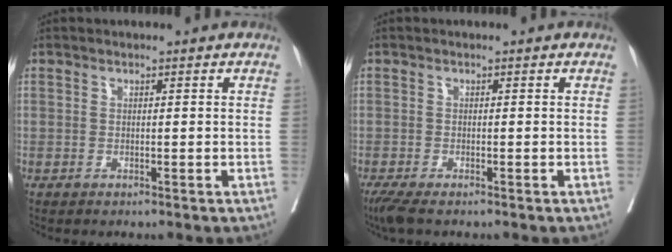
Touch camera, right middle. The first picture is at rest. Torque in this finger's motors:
{"motor_torque": [0.90, -0.88, 0.12, 0.06]}